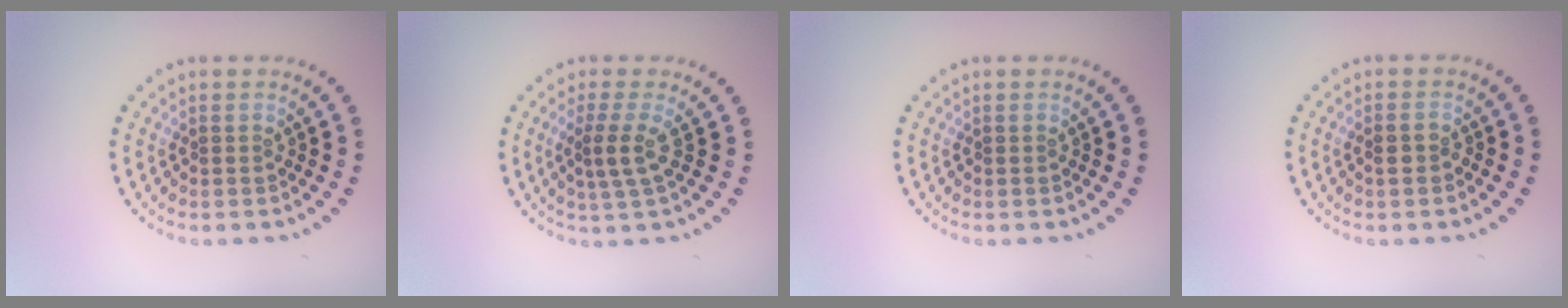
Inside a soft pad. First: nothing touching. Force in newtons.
{"total": 2.5, "press": 1.8, "slide": 1.7}
{"total": 0.0}
{"total": 1.0, "press": 0.9, "slide": 0.4}